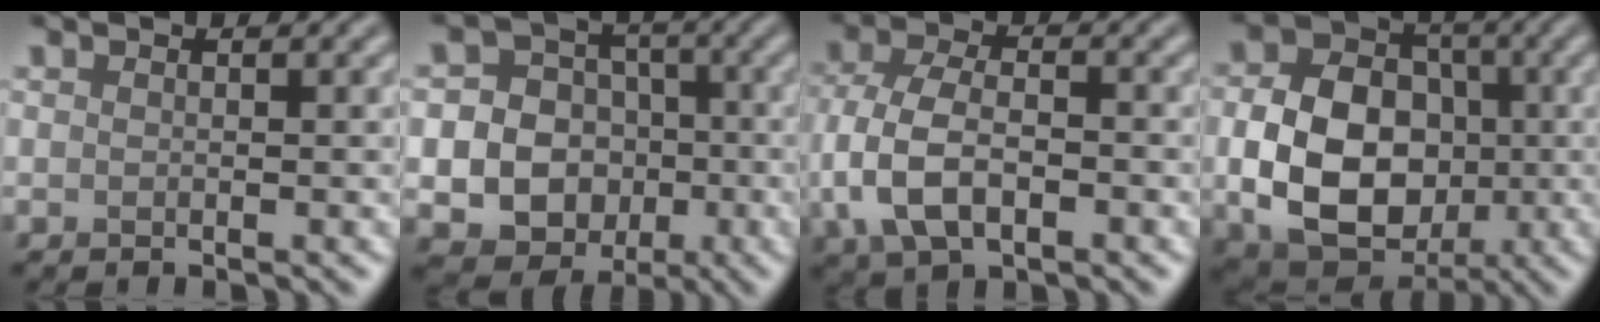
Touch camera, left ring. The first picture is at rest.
{"total": 12.9, "force": [-2.9, 11.8, 4.1], "torque": [-0.084, -0.014, -0.060]}
{"total": 6.6, "force": [-1.8, 3.8, 5.1], "torque": [-0.112, 0.001, -0.041]}
{"total": 10.9, "force": [-1.3, 8.1, 7.1], "torque": [-0.133, -0.011, -0.026]}